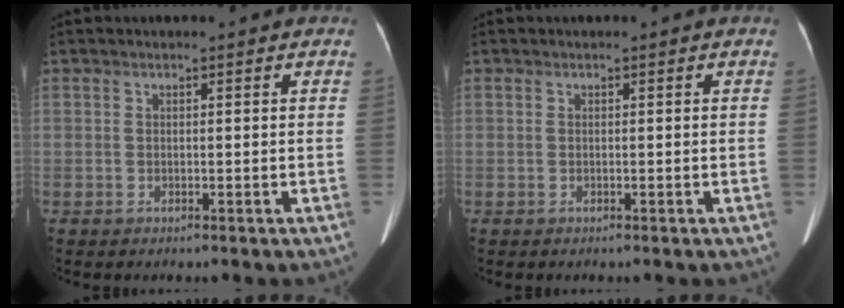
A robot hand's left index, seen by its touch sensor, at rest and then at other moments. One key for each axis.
{"total": 0.0}